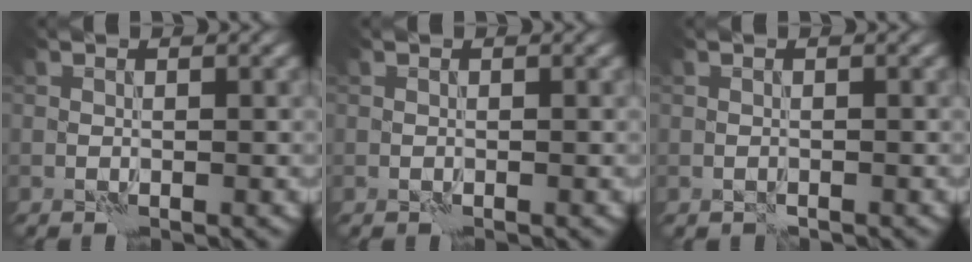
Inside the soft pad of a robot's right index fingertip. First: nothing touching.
{"total": 0.0}
{"total": 0.6, "force": [-0.6, 0.1, 0.1], "torque": [-0.003, 0.002, -0.012]}